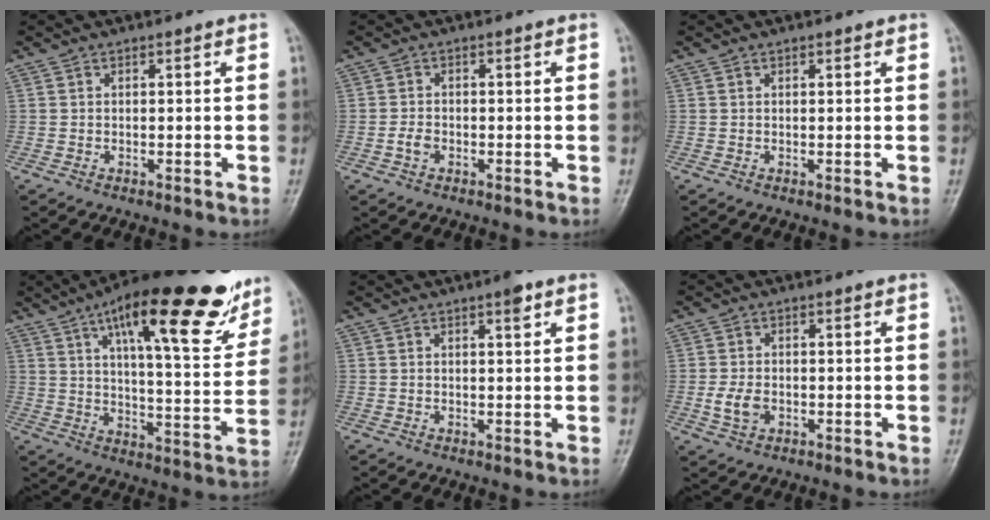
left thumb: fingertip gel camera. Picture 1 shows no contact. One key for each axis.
{"total": 2.0, "fx": -0.9, "fy": 1.4, "fz": 1.2, "tx": -0.021, "ty": 0.004, "tz": -0.019}
{"total": 0.6, "fx": 0.4, "fy": 0.3, "fz": 0.4, "tx": -0.006, "ty": -0.002, "tz": 0.005}
{"total": 24.7, "fx": 14.3, "fy": 7.3, "fz": 18.7, "tx": -0.240, "ty": -0.038, "tz": 0.212}
{"total": 2.1, "fx": 1.3, "fy": 0.5, "fz": 1.7, "tx": -0.021, "ty": -0.004, "tz": 0.017}
{"total": 3.8, "fx": -0.9, "fy": 2.6, "fz": 2.6, "tx": -0.051, "ty": -0.001, "tz": -0.016}